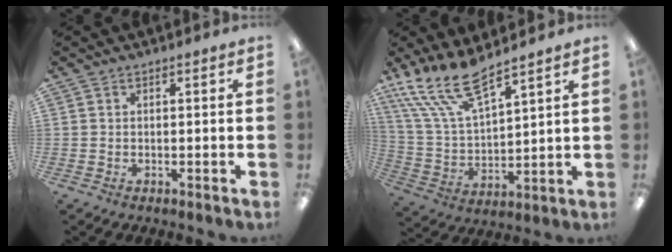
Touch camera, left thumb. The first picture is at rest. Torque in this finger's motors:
{"motor_torque": [0.08, 0.03, 1.41, -1.36, 0.32]}